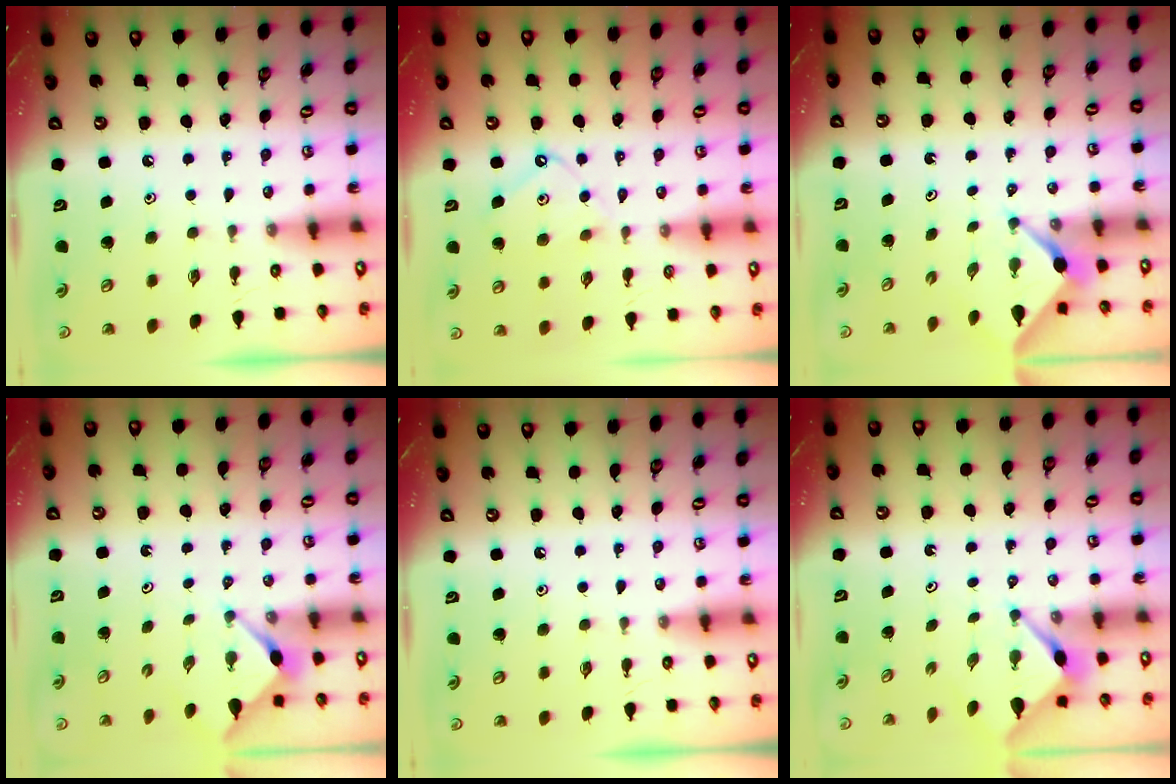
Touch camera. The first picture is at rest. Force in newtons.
{"total": 8.8, "press": 8.8, "slide": 0.9}
{"total": 2.5, "press": 2.5, "slide": 0.3}
{"total": 2.8, "press": 2.8, "slide": 0.3}
{"total": 0.0}
{"total": 2.9, "press": 2.8, "slide": 0.3}